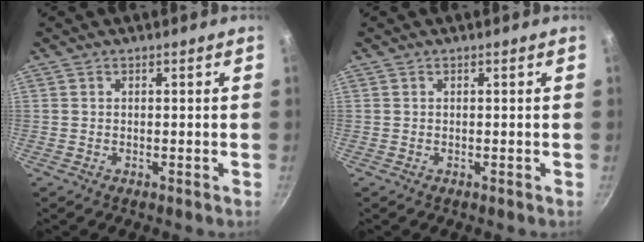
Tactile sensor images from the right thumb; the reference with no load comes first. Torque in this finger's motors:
{"motor_torque": [-0.01, 0.00, 0.00, 0.00, 0.04]}